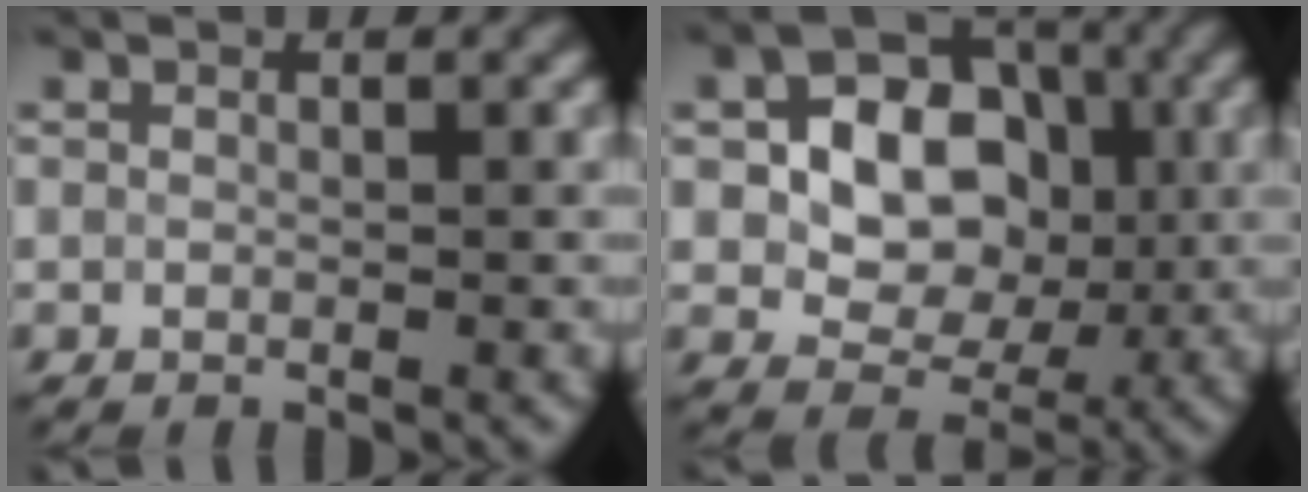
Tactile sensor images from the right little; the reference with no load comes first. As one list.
[{"total": 8.2, "force": [0.7, 6.3, 5.2], "torque": [-0.081, 0.008, 0.001]}]